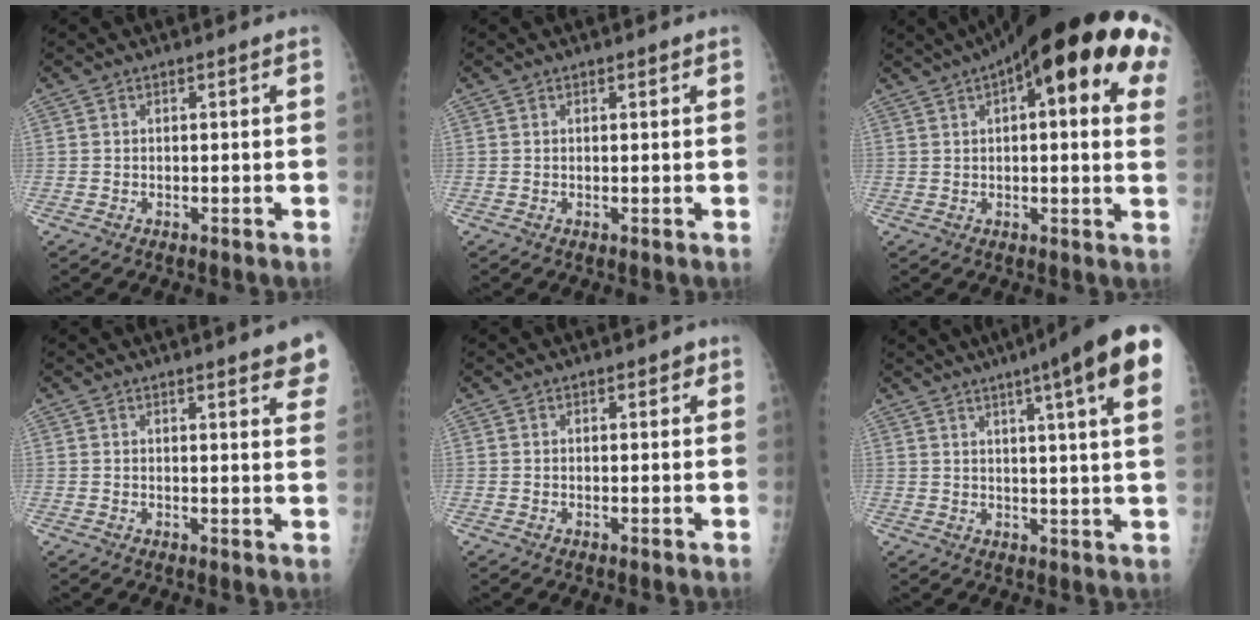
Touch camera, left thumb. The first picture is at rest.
{"total": 0.6, "force": [0.4, 0.3, 0.3], "torque": [-0.002, -0.002, 0.005]}
{"total": 23.1, "force": [8.7, 6.8, 20.3], "torque": [-0.283, 0.023, 0.110]}
{"total": 8.8, "force": [6.4, 1.7, 5.8], "torque": [-0.046, -0.018, 0.064]}
{"total": 1.3, "force": [0.7, 0.8, 0.7], "torque": [0.004, -0.001, 0.005]}
{"total": 17.6, "force": [9.3, 1.3, 14.9], "torque": [-0.197, -0.011, 0.104]}